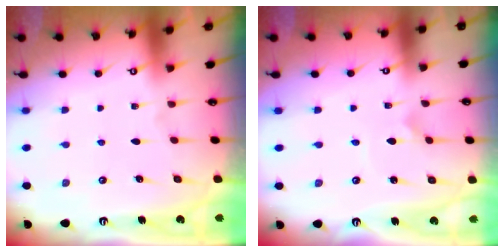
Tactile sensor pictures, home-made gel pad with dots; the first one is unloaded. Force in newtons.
{"total": 1.0, "press": 1.0, "slide": 0.0}